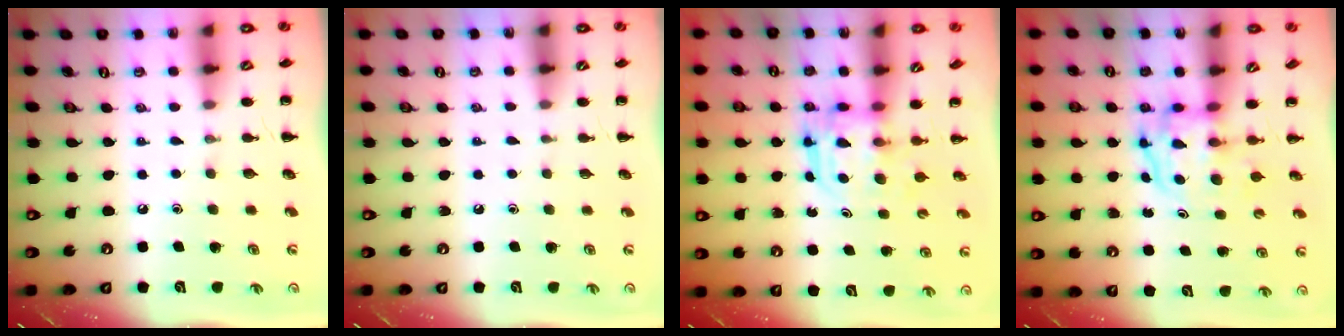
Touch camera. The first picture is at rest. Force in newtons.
{"total": 0.6, "press": 0.6, "slide": 0.2}
{"total": 3.1, "press": 3.1, "slide": 0.2}
{"total": 3.9, "press": 3.9, "slide": 0.6}